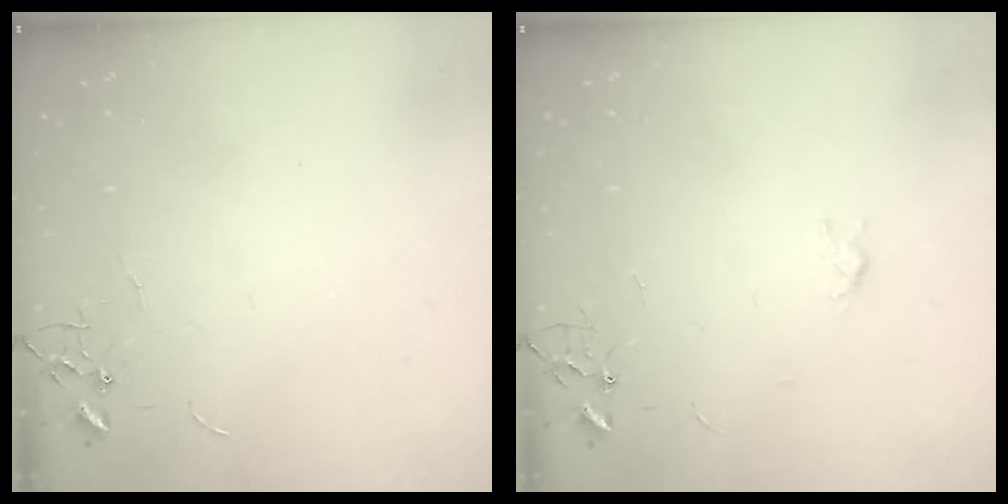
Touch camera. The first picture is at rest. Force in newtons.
{"total": 3.0, "press": 2.9, "slide": 0.6}